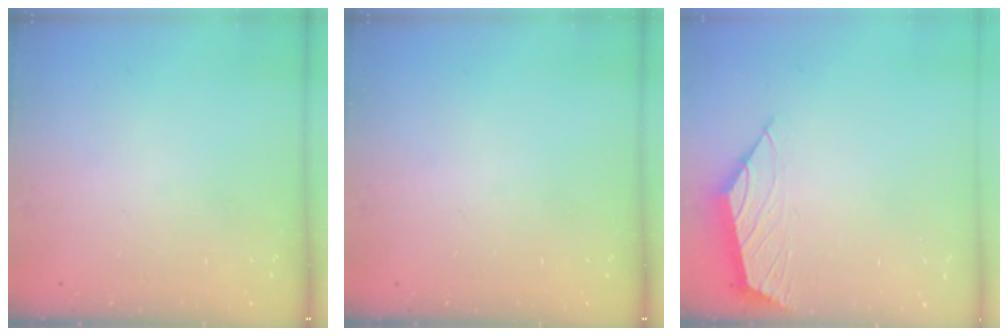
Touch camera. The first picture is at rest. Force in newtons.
{"total": 0.0}
{"total": 2.0, "press": 2.0, "slide": 0.5}